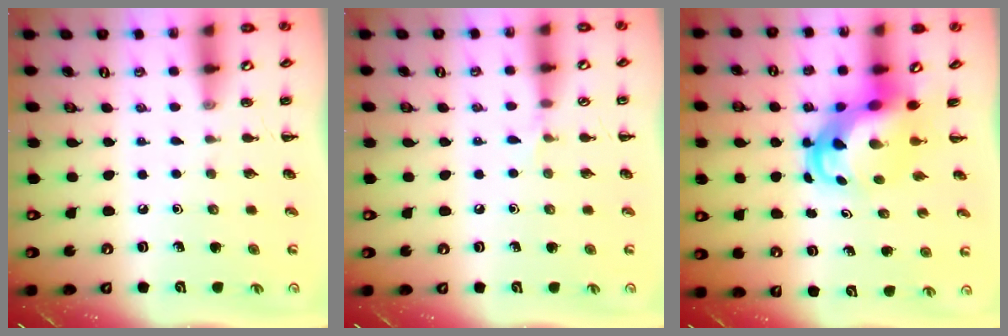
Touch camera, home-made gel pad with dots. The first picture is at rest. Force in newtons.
{"total": 4.0, "press": 3.7, "slide": 1.4}
{"total": 5.7, "press": 5.4, "slide": 1.8}